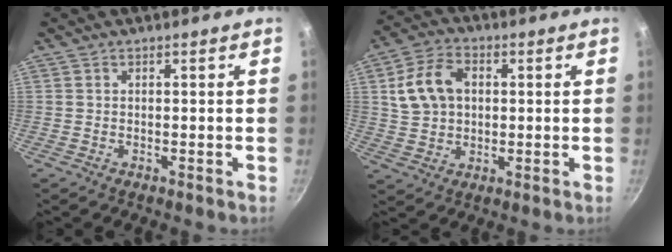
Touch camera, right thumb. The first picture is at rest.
{"total": 10.6, "force": [2.0, 7.7, 6.9], "torque": [-0.116, 0.015, 0.032]}